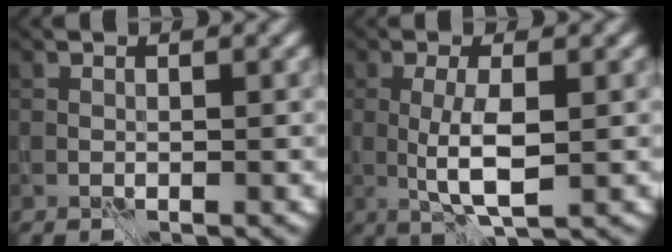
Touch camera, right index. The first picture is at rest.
{"total": 3.9, "force": [-0.3, 0.8, 3.8], "torque": [-0.078, -0.003, -0.004]}